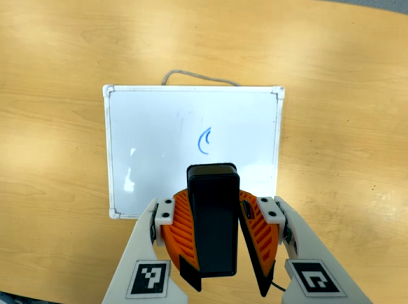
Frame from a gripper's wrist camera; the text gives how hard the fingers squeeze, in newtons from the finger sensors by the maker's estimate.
{"total": 9.7, "left": 10.0, "right": 9.4}